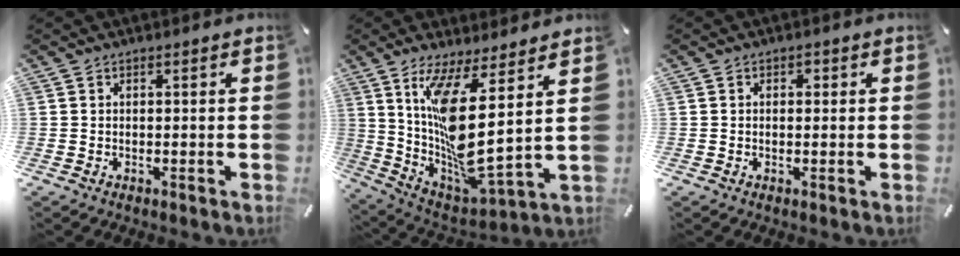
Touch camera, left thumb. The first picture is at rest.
{"total": 14.7, "force": [6.2, 2.5, 13.1], "torque": [-0.278, -0.083, 0.097]}
{"total": 1.2, "force": [0.2, 0.9, 0.7], "torque": [-0.009, 0.002, 0.000]}